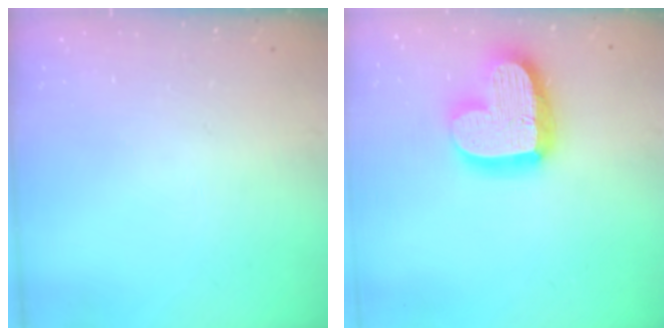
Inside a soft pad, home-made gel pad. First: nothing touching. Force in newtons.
{"total": 19.2, "press": 19.1, "slide": 1.4}